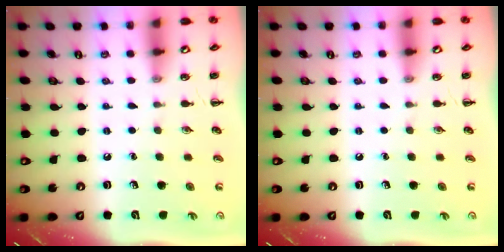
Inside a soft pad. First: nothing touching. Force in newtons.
{"total": 0.0}